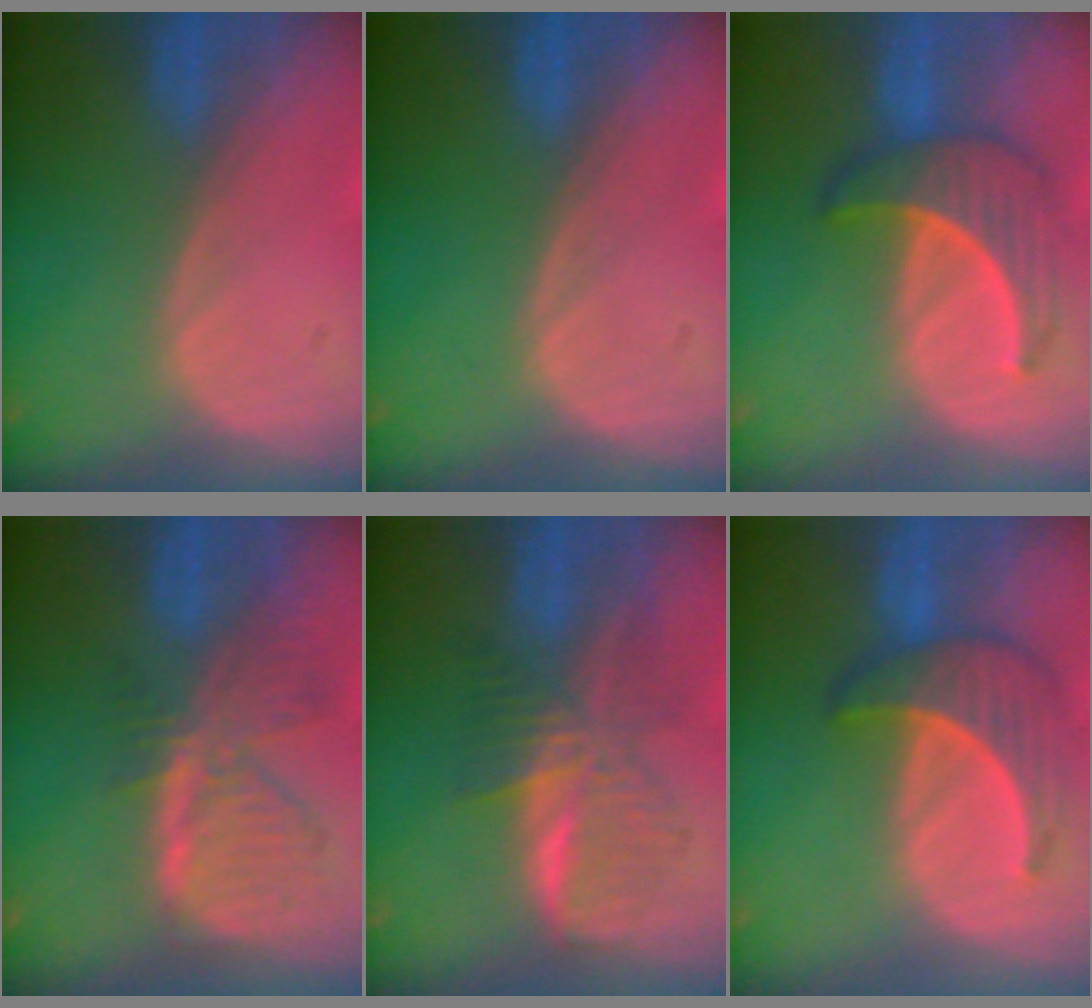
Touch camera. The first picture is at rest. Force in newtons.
{"total": 0.0}
{"total": 6.6, "press": 6.3, "slide": 2.0}
{"total": 8.0, "press": 7.1, "slide": 3.8}
{"total": 6.7, "press": 6.7, "slide": 0.2}
{"total": 6.2, "press": 6.1, "slide": 1.1}